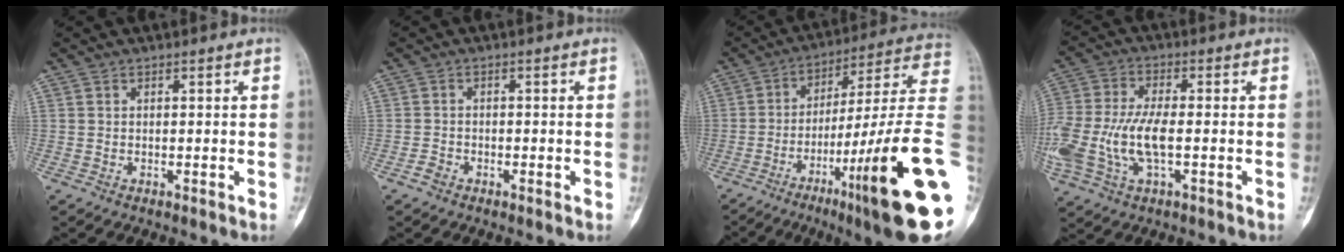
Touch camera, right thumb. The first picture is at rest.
{"total": 1.5, "force": [-1.0, 1.0, 0.4], "torque": [-0.007, 0.003, -0.024]}
{"total": 27.3, "force": [-7.6, 2.9, 26.1], "torque": [-0.338, 0.031, -0.114]}
{"total": 14.6, "force": [-2.6, 6.6, 12.8], "torque": [-0.301, 0.009, -0.047]}